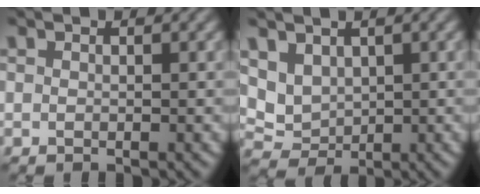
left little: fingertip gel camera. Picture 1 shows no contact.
{"total": 2.8, "force": [1.1, 2.2, 1.2], "torque": [-0.036, -0.004, 0.025]}